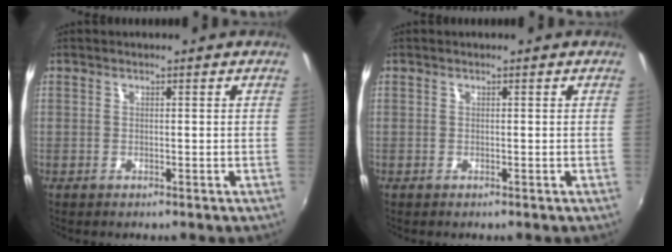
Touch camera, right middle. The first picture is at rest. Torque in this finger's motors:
{"motor_torque": [-0.03, 0.13, -0.01, 0.00]}